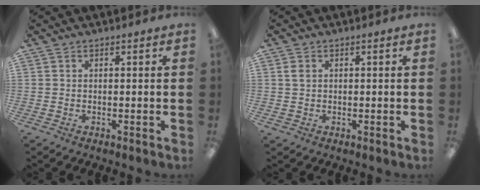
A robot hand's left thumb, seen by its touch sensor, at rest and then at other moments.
{"total": 1.8, "force": [0.5, 1.5, 1.0], "torque": [-0.020, 0.007, 0.007]}